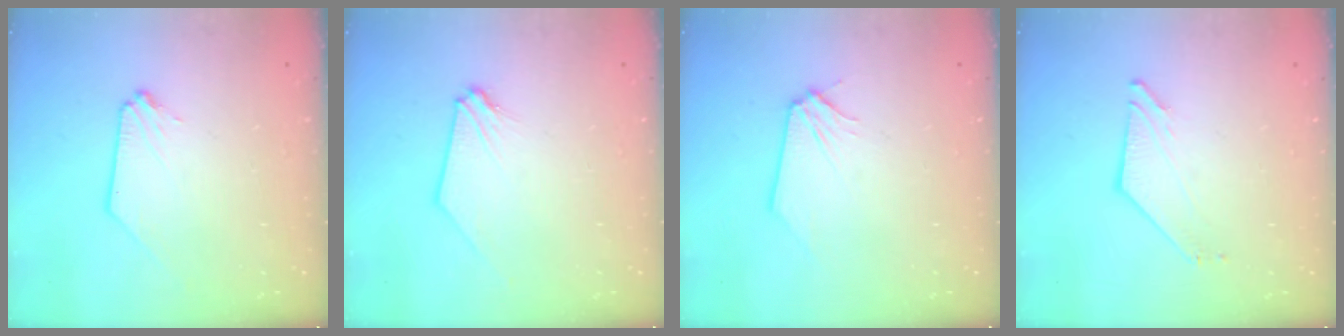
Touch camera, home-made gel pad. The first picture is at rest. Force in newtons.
{"total": 0.0}
{"total": 0.0}
{"total": 3.5, "press": 3.5, "slide": 0.2}